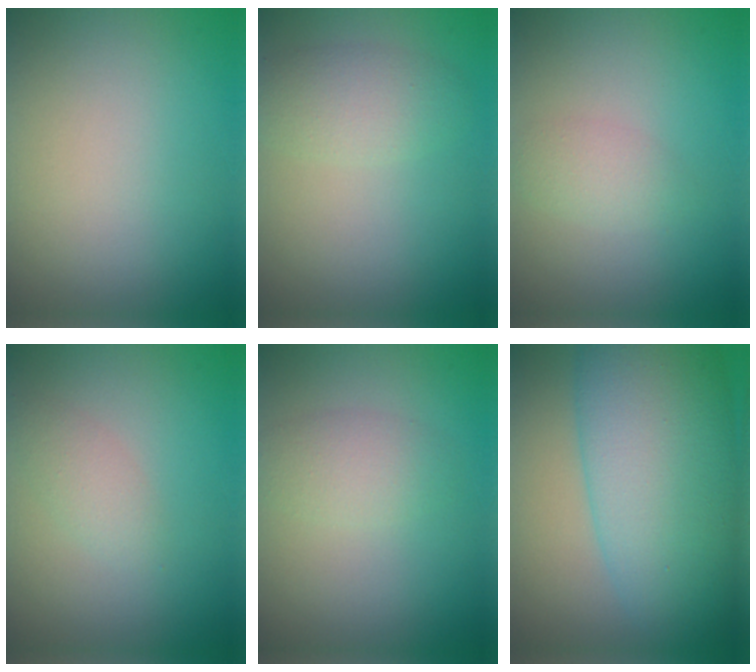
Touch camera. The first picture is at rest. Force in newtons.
{"total": 2.7, "press": 2.7, "slide": 0.1}
{"total": 1.8, "press": 1.8, "slide": 0.0}
{"total": 1.7, "press": 1.7, "slide": 0.0}
{"total": 2.4, "press": 2.4, "slide": 0.0}
{"total": 12.4, "press": 12.4, "slide": 0.0}